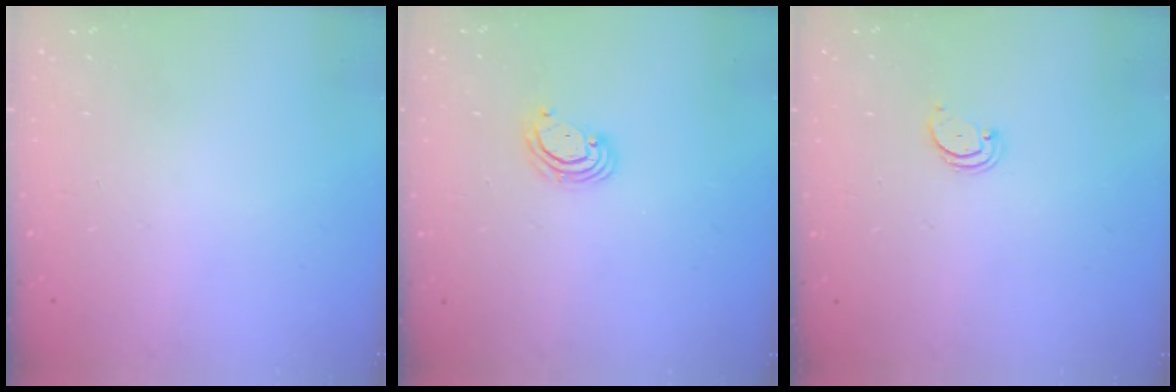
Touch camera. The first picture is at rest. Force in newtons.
{"total": 3.8, "press": 3.8, "slide": 0.3}
{"total": 2.0, "press": 2.0, "slide": 0.2}